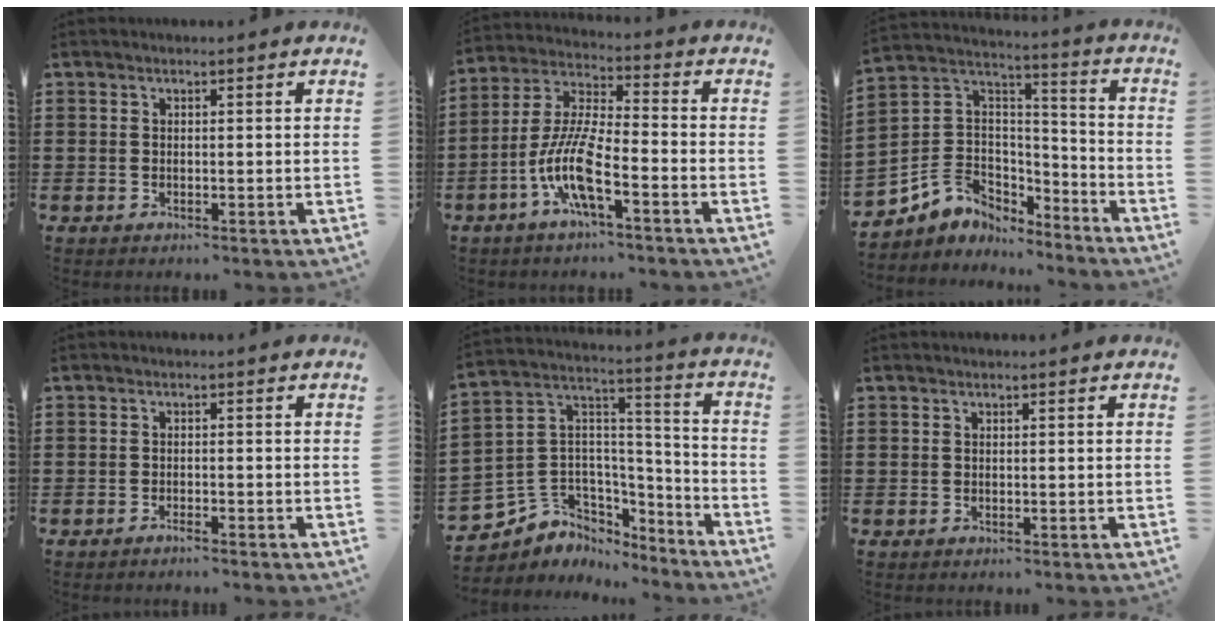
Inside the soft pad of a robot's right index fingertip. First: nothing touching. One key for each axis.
{"total": 10.1, "fx": -4.9, "fy": 1.9, "fz": 8.7, "tx": -0.206, "ty": -0.017, "tz": -0.098}
{"total": 6.3, "fx": -2.4, "fy": 5.9, "fz": 0.4, "tx": -0.046, "ty": 0.002, "tz": -0.047}
{"total": 1.3, "fx": -1.2, "fy": -0.1, "fz": 0.4, "tx": -0.009, "ty": -0.004, "tz": -0.023}
{"total": 6.1, "fx": -1.8, "fy": 5.8, "fz": 0.4, "tx": -0.049, "ty": -0.012, "tz": -0.035}
{"total": 0.0}